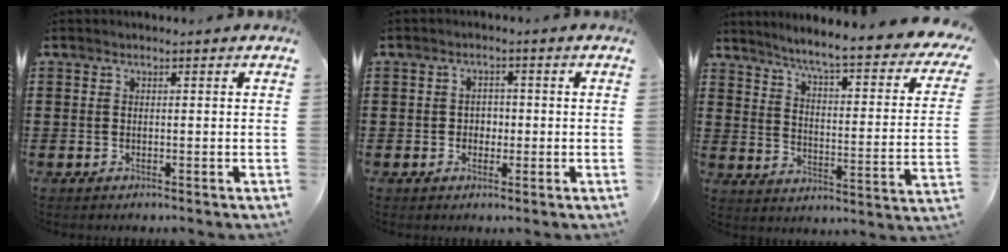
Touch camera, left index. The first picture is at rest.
{"total": 2.0, "force": [-0.4, 1.8, 0.8], "torque": [-0.021, 0.006, -0.012]}
{"total": 5.7, "force": [4.5, -0.7, 3.3], "torque": [-0.078, -0.047, 0.064]}